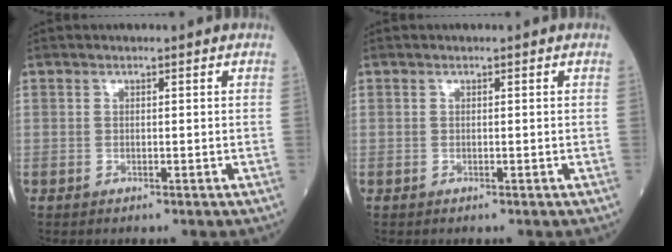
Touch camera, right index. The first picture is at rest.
{"total": 0.0}